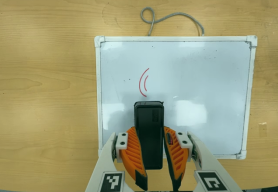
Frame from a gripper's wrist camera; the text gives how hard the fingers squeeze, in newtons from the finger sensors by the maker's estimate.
{"total": 11.5, "left": 7.4, "right": 15.5}